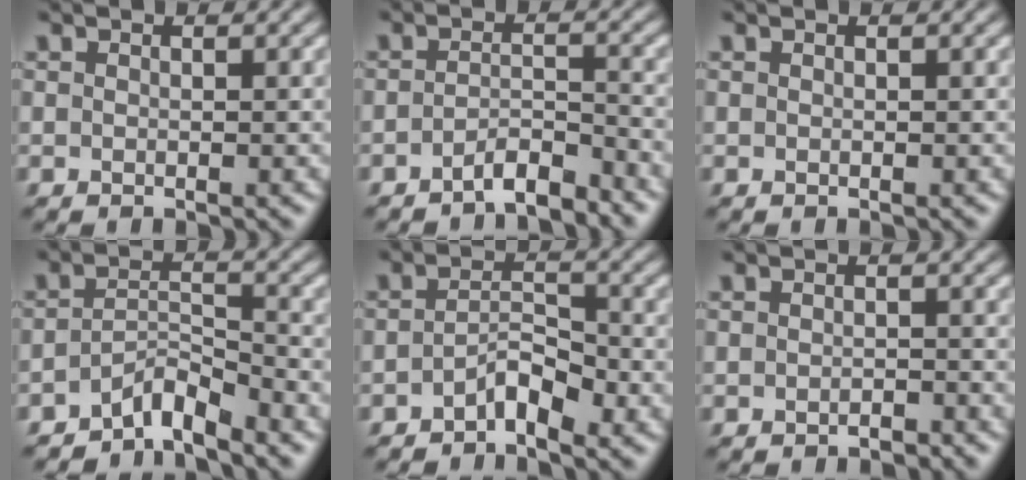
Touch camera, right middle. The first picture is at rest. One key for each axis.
{"total": 2.8, "fx": -2.3, "fy": 0.5, "fz": 1.4, "tx": -0.023, "ty": 0.009, "tz": -0.046}
{"total": 0.0}
{"total": 3.2, "fx": -2.8, "fy": 0.6, "fz": 1.4, "tx": -0.023, "ty": 0.011, "tz": -0.057}
{"total": 2.6, "fx": -1.6, "fy": 0.9, "fz": 1.8, "tx": -0.029, "ty": 0.011, "tz": -0.032}
{"total": 0.7, "fx": -0.6, "fy": 0.2, "fz": 0.3, "tx": -0.005, "ty": 0.003, "tz": -0.010}